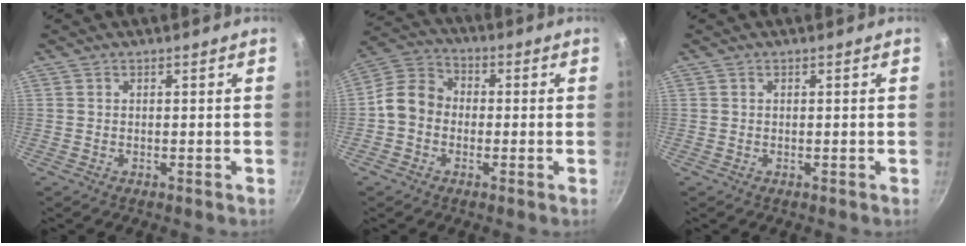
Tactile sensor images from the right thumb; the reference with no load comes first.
{"total": 8.5, "force": [-1.2, 7.0, 4.6], "torque": [-0.058, 0.028, -0.047]}
{"total": 0.0}